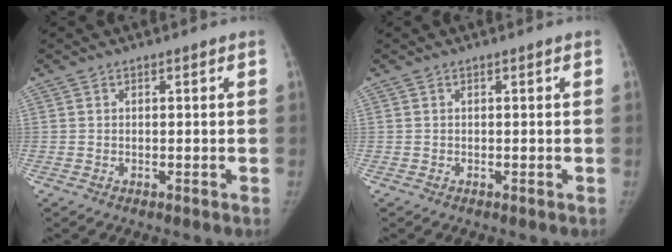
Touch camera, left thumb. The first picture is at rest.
{"total": 0.0}